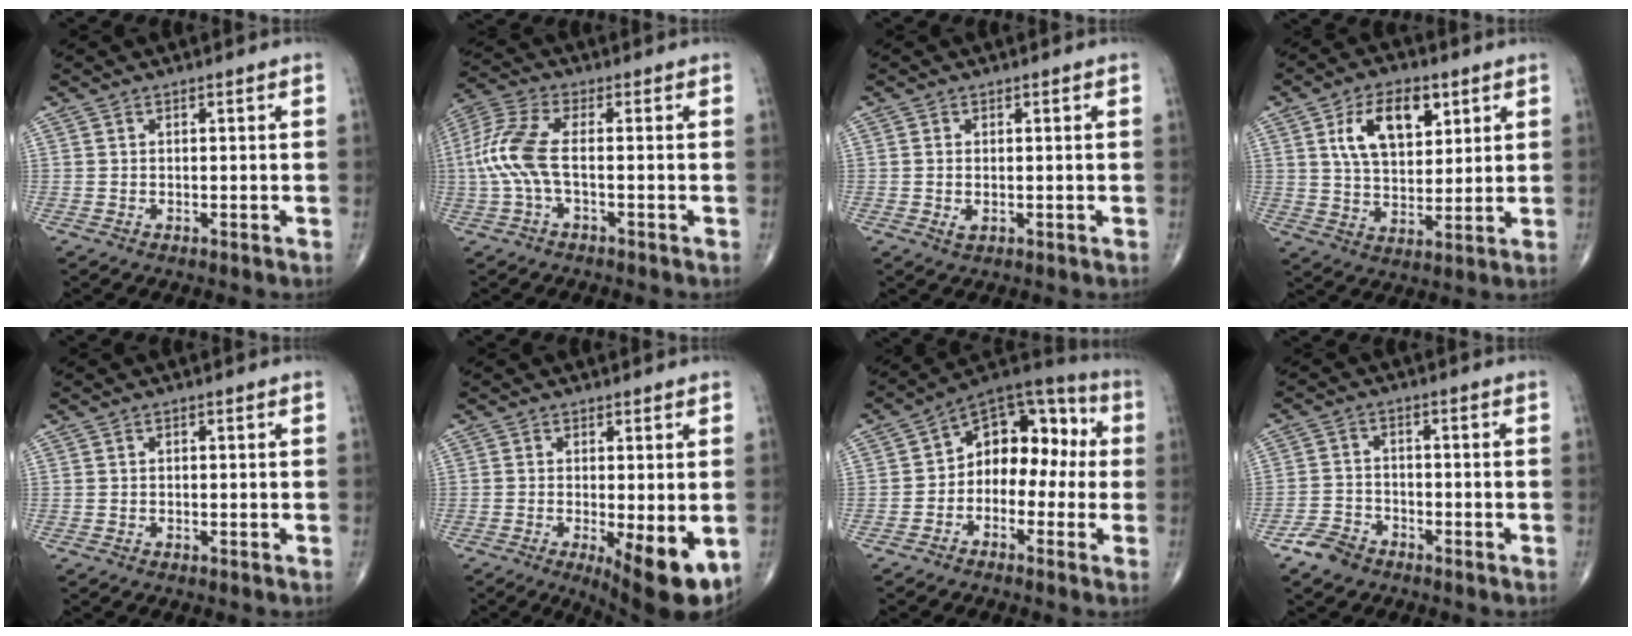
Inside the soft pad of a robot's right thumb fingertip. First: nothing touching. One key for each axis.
{"total": 8.8, "fx": -0.9, "fy": 3.1, "fz": 8.2, "tx": -0.214, "ty": 0.023, "tz": -0.025}
{"total": 1.5, "fx": -0.2, "fy": 0.9, "fz": 1.2, "tx": -0.026, "ty": -0.001, "tz": -0.002}
{"total": 12.7, "fx": 5.0, "fy": 7.1, "fz": 9.2, "tx": -0.131, "ty": -0.015, "tz": 0.093}
{"total": 0.0}
{"total": 10.5, "fx": -3.1, "fy": 3.2, "fz": 9.5, "tx": -0.130, "ty": -0.023, "tz": -0.038}
{"total": 13.3, "fx": -0.6, "fy": 9.1, "fz": 9.7, "tx": -0.091, "ty": 0.053, "tz": -0.030}
{"total": 4.8, "fx": -3.5, "fy": 2.9, "fz": 1.5, "tx": -0.026, "ty": 0.016, "tz": -0.069}